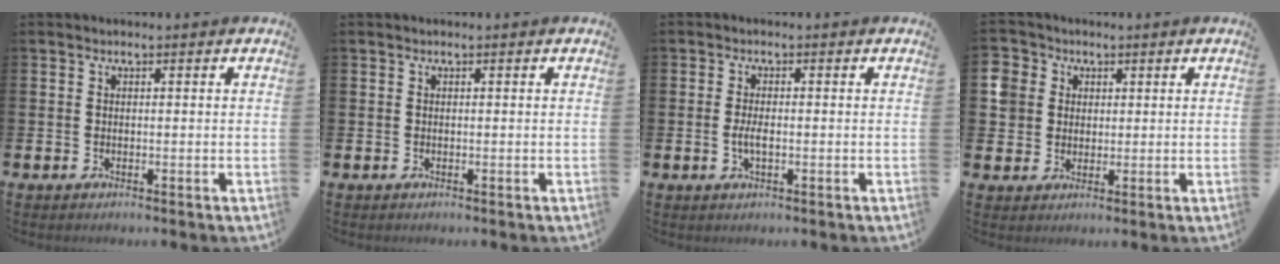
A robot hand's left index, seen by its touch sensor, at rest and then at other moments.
{"total": 0.0}
{"total": 2.2, "force": [-0.3, 0.8, 2.0], "torque": [-0.029, -0.004, -0.007]}
{"total": 4.9, "force": [1.7, 4.6, 0.0], "torque": [-0.011, 0.007, 0.027]}